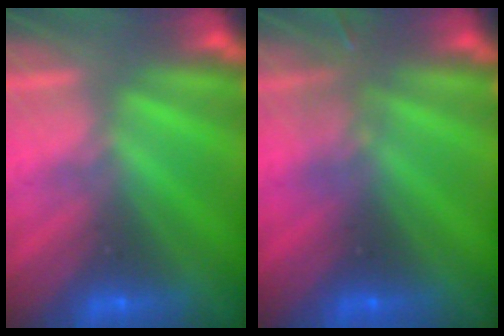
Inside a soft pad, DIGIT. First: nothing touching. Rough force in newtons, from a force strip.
{"total": 2.7}